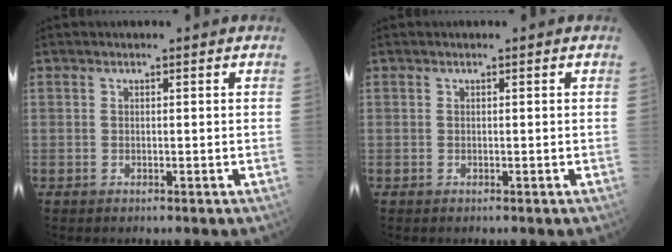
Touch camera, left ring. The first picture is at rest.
{"total": 0.0}